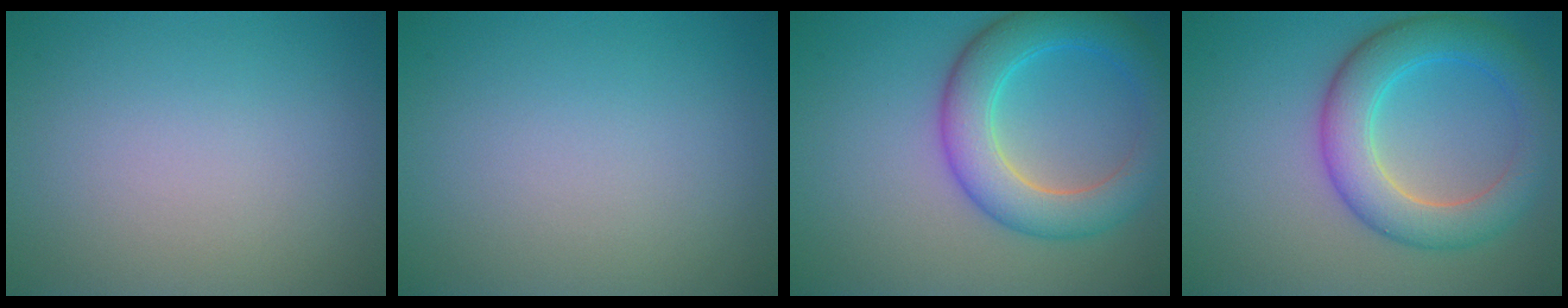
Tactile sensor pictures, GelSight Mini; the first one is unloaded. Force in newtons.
{"total": 0.0}
{"total": 6.5, "press": 6.5, "slide": 0.1}
{"total": 6.3, "press": 6.3, "slide": 0.1}